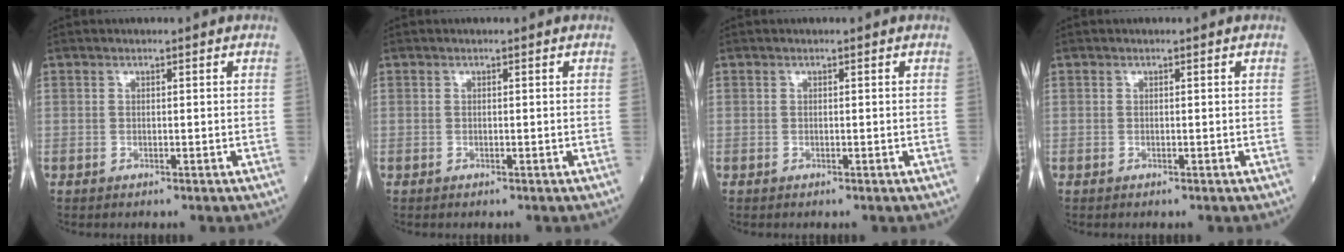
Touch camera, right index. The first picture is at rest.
{"total": 0.0}
{"total": 0.0}
{"total": 0.0}